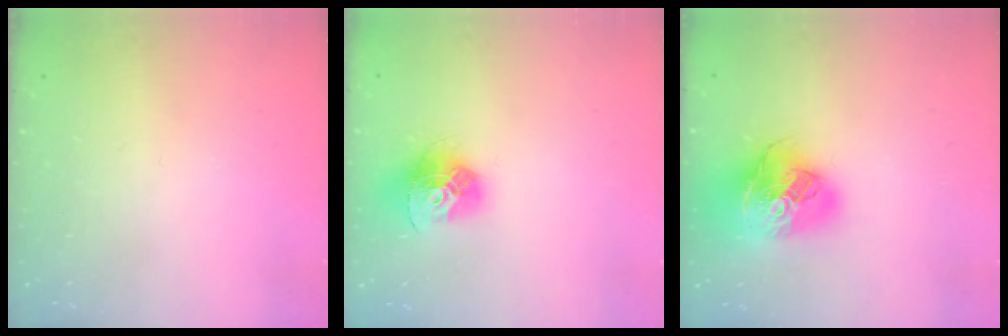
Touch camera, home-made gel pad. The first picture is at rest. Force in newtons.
{"total": 14.5, "press": 14.4, "slide": 1.6}
{"total": 23.6, "press": 23.5, "slide": 3.0}